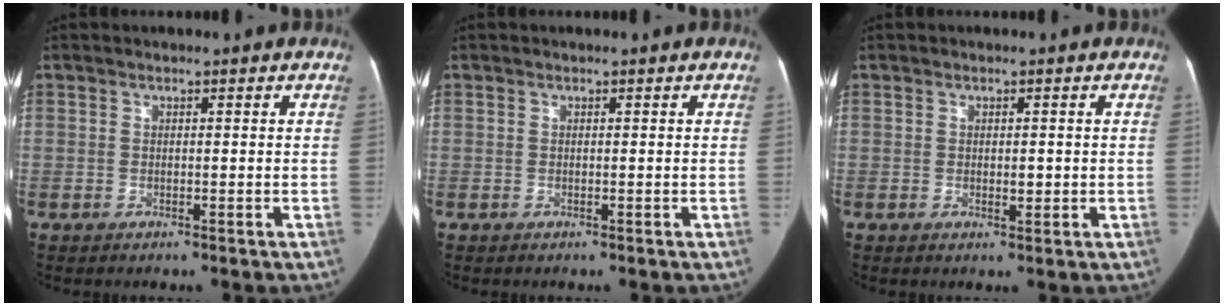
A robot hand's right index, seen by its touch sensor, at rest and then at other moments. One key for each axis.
{"total": 0.0}
{"total": 1.9, "fx": -0.1, "fy": 1.0, "fz": 1.6, "tx": -0.023, "ty": 0.000, "tz": 0.000}